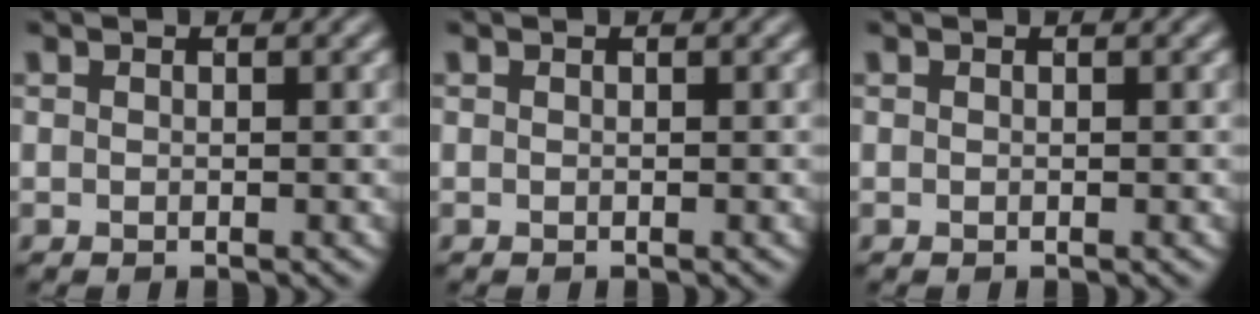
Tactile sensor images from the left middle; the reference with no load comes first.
{"total": 0.0}
{"total": 0.0}